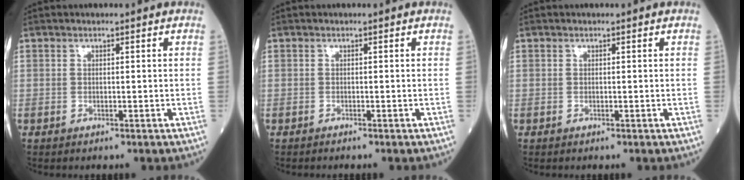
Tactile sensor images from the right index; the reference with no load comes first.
{"total": 0.6, "force": [-0.6, 0.0, 0.2], "torque": [0.001, 0.000, -0.010]}
{"total": 0.0}